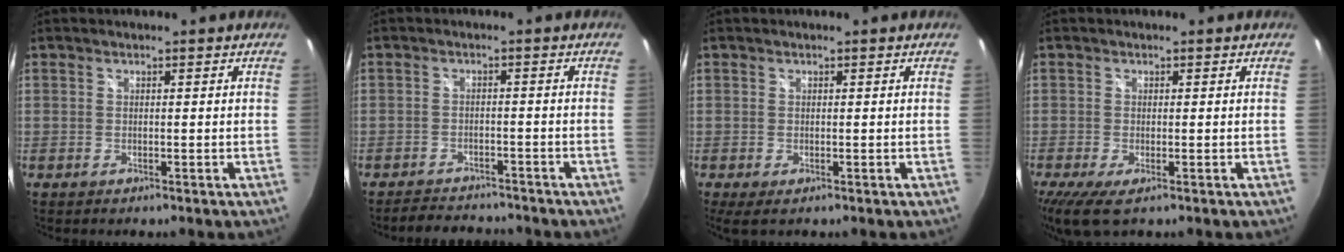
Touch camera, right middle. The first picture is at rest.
{"total": 6.2, "force": [-5.9, 1.7, 1.4], "torque": [-0.041, 0.007, -0.084]}
{"total": 1.9, "force": [-0.4, 0.5, 1.8], "torque": [-0.035, -0.008, -0.005]}
{"total": 4.5, "force": [-2.1, 1.3, 3.8], "torque": [-0.079, -0.020, -0.036]}